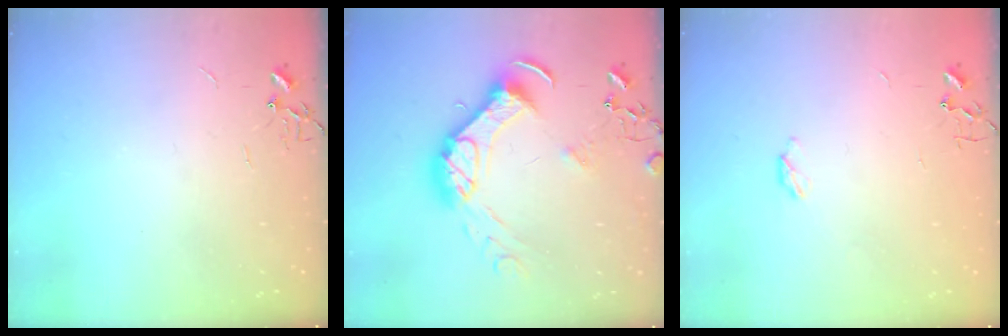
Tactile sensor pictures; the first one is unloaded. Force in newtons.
{"total": 16.9, "press": 16.8, "slide": 2.1}
{"total": 2.8, "press": 2.7, "slide": 0.5}